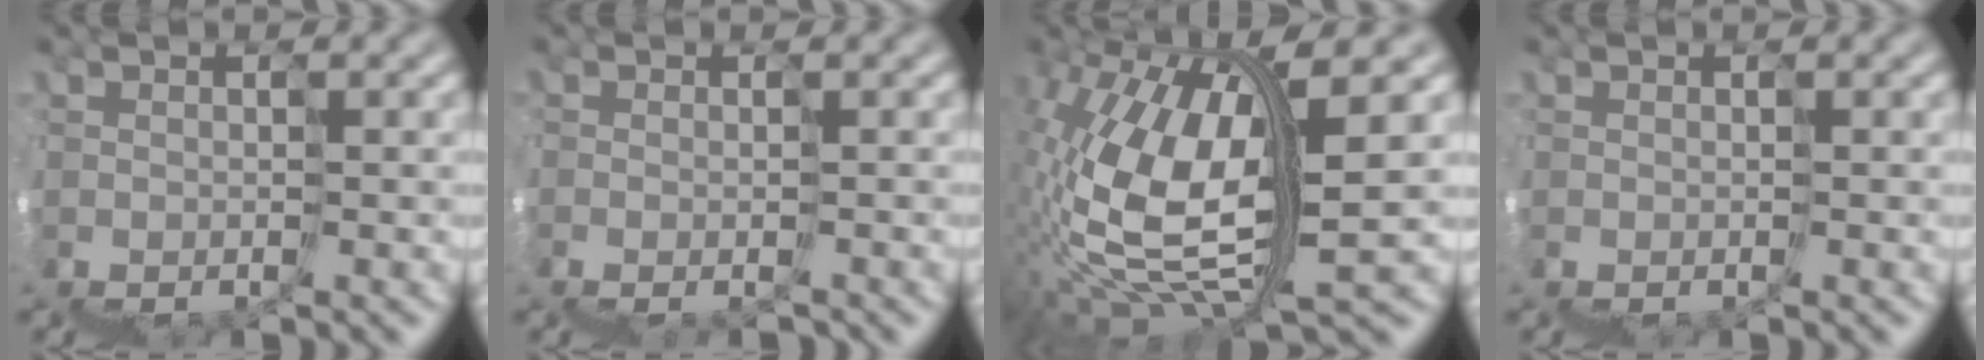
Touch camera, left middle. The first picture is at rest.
{"total": 3.7, "force": [-1.7, 1.4, 3.0], "torque": [-0.037, -0.016, -0.015]}
{"total": 7.7, "force": [2.0, 2.9, 6.8], "torque": [-0.169, 0.010, 0.035]}
{"total": 0.0}